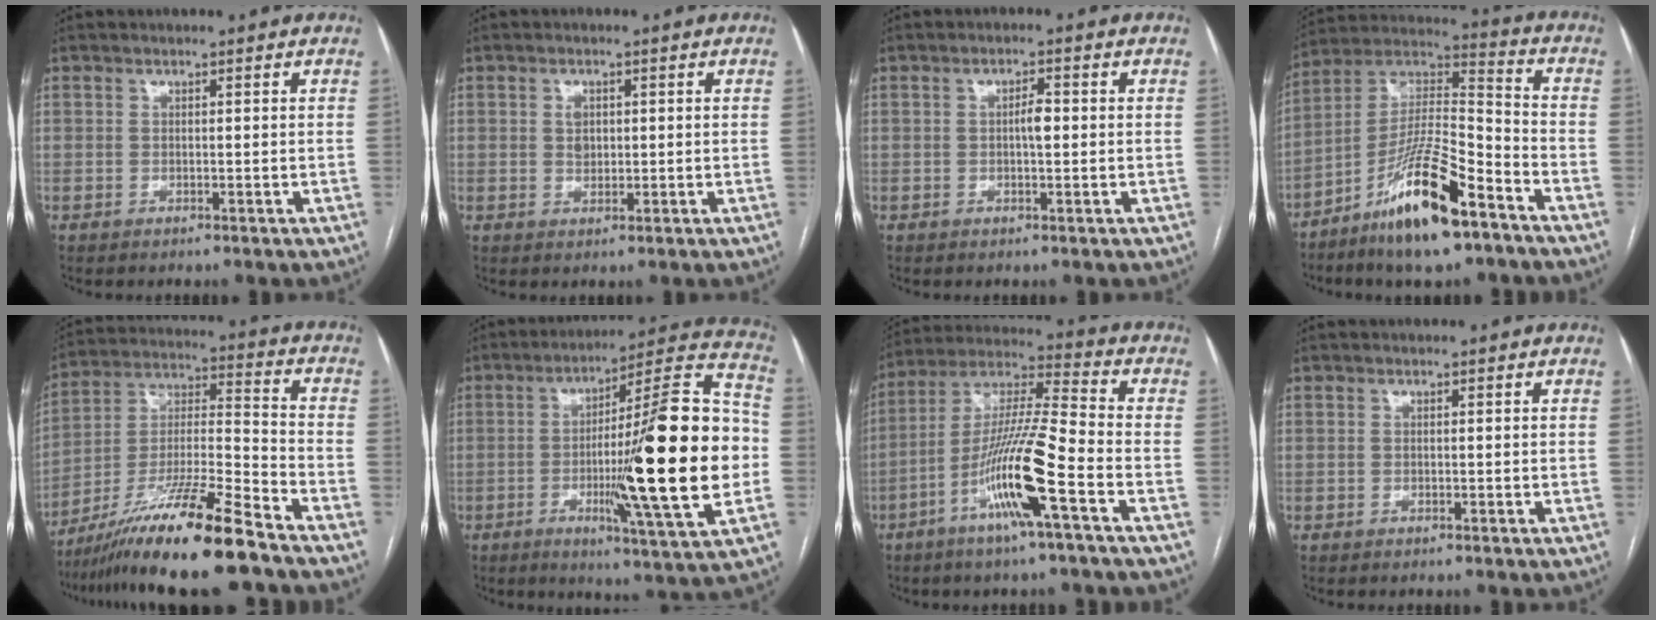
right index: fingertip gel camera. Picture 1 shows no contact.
{"total": 2.2, "force": [0.5, 1.6, 1.4], "torque": [-0.023, 0.000, 0.011]}
{"total": 2.3, "force": [0.0, 0.6, 2.2], "torque": [-0.037, 0.004, 0.000]}
{"total": 17.3, "force": [-10.6, 3.0, 13.4], "torque": [-0.262, -0.004, -0.189]}
{"total": 18.1, "force": [-13.5, -0.2, 12.1], "torque": [-0.244, -0.024, -0.244]}
{"total": 25.1, "force": [-3.3, 0.5, 24.9], "torque": [-0.339, 0.001, -0.059]}
{"total": 14.6, "force": [-6.1, -0.1, 13.2], "torque": [-0.262, -0.001, -0.118]}
{"total": 0.0}